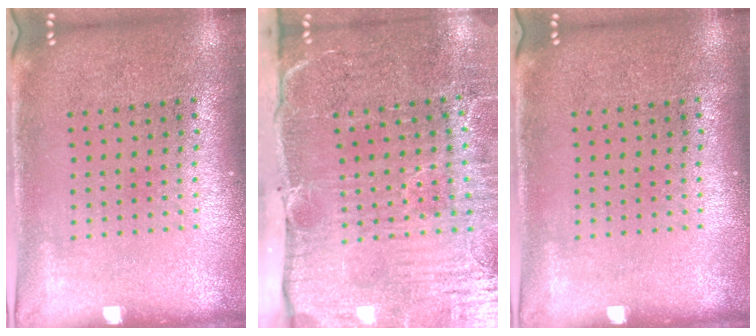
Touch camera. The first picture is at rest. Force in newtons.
{"total": 5.4, "press": 4.5, "slide": 3.1}
{"total": 0.0}